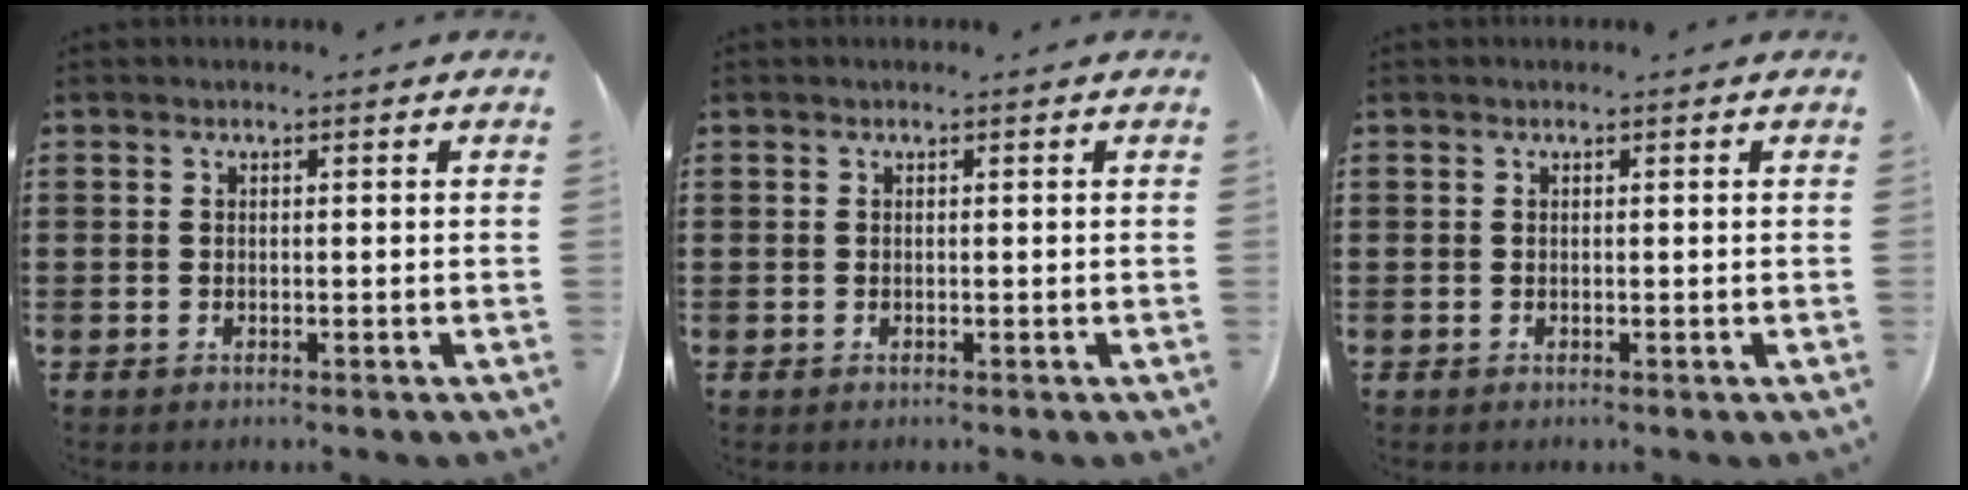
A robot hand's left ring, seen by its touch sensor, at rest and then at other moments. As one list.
[{"total": 0.0}, {"total": 0.0}]